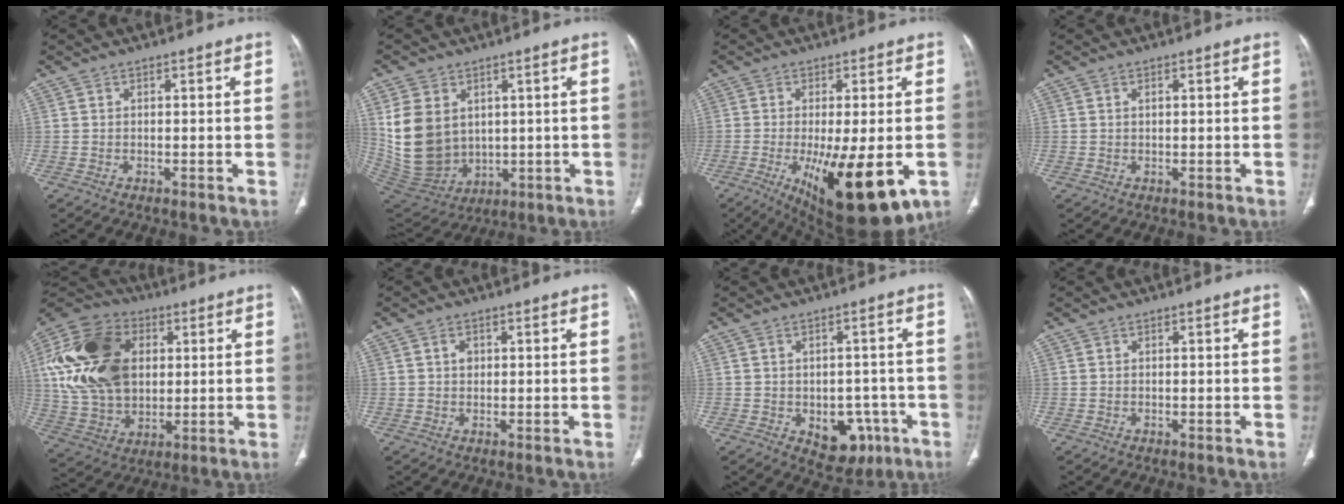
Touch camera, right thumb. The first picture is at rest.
{"total": 14.6, "force": [3.1, 11.3, 8.7], "torque": [-0.153, -0.016, 0.094]}
{"total": 17.5, "force": [-5.2, 5.5, 15.7], "torque": [-0.225, -0.025, -0.059]}
{"total": 0.6, "force": [0.2, 0.3, 0.5], "torque": [-0.009, 0.006, 0.006]}
{"total": 24.5, "force": [4.6, 17.1, 17.0], "torque": [-0.330, 0.004, 0.088]}
{"total": 1.8, "force": [0.5, 1.3, 1.0], "torque": [-0.011, 0.001, 0.010]}
{"total": 9.2, "force": [-3.4, 6.2, 5.8], "torque": [-0.037, 0.021, -0.029]}
{"total": 0.0}